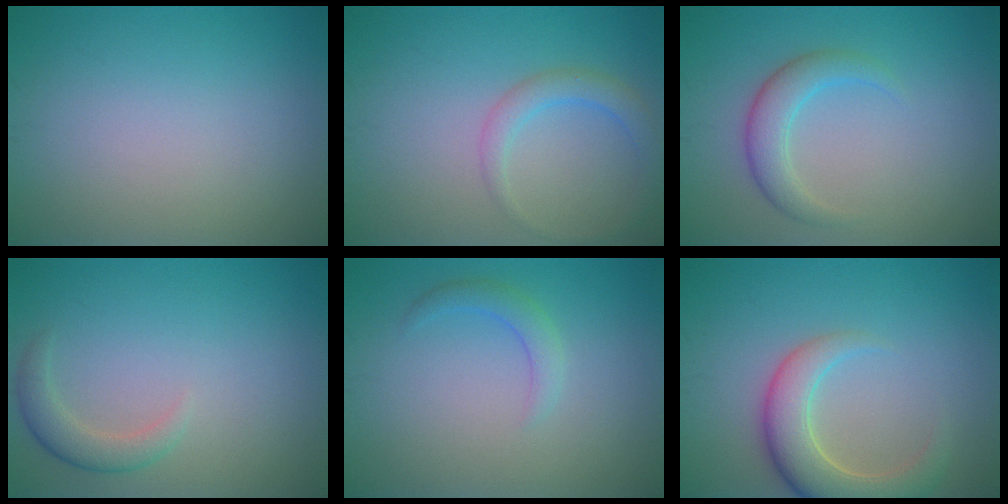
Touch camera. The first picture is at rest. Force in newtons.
{"total": 2.4, "press": 2.4, "slide": 0.1}
{"total": 3.0, "press": 3.0, "slide": 0.1}
{"total": 2.3, "press": 2.3, "slide": 0.3}
{"total": 1.7, "press": 1.7, "slide": 0.1}
{"total": 5.6, "press": 5.6, "slide": 0.6}